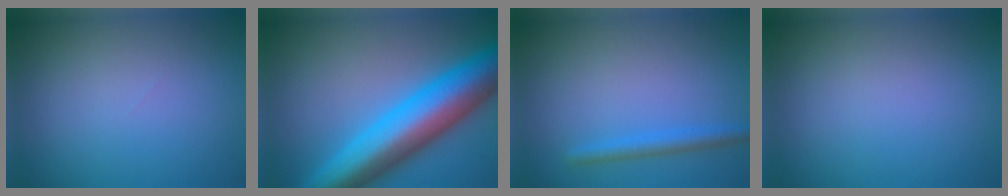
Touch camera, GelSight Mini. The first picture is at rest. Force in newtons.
{"total": 12.2, "press": 12.2, "slide": 0.4}
{"total": 2.0, "press": 2.0, "slide": 0.1}
{"total": 0.0}